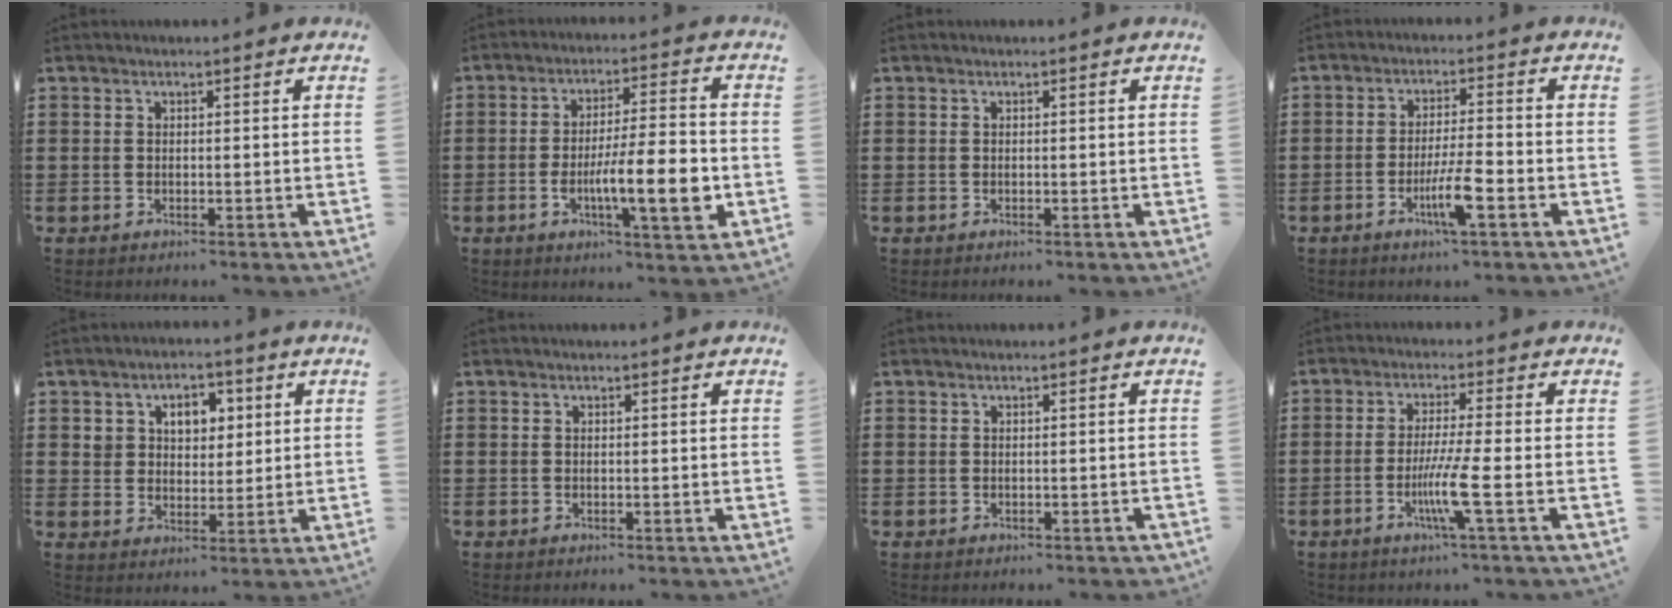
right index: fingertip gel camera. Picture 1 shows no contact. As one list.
[{"total": 11.5, "force": [-2.8, 2.4, 10.9], "torque": [-0.190, -0.010, -0.050]}, {"total": 0.0}, {"total": 6.2, "force": [-2.7, 0.5, 5.5], "torque": [-0.110, -0.015, -0.050]}, {"total": 5.1, "force": [2.0, 4.0, 2.5], "torque": [-0.057, 0.016, 0.031]}, {"total": 0.0}, {"total": 0.6, "force": [-0.1, 0.6, 0.0], "torque": [-0.002, 0.003, -0.004]}, {"total": 6.7, "force": [-2.2, -0.6, 6.3], "torque": [-0.120, -0.022, -0.042]}]